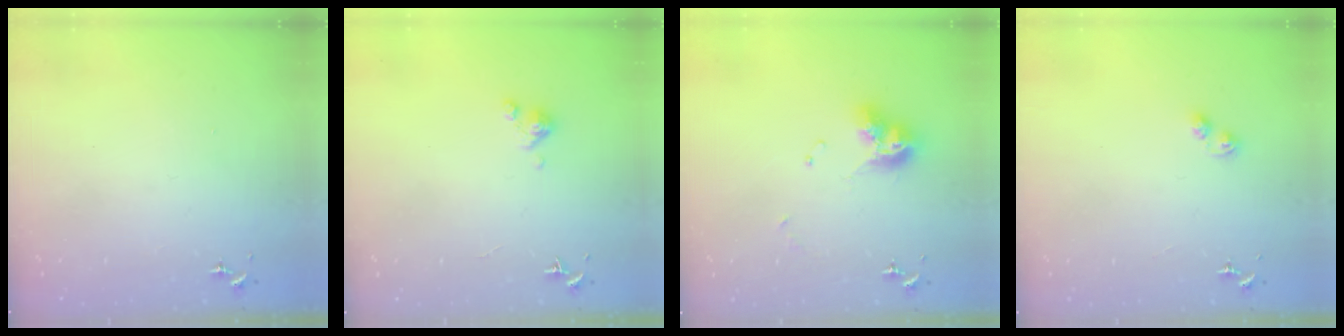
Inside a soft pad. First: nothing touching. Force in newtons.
{"total": 4.1, "press": 4.1, "slide": 0.3}
{"total": 11.9, "press": 11.8, "slide": 1.4}
{"total": 3.2, "press": 3.2, "slide": 0.4}